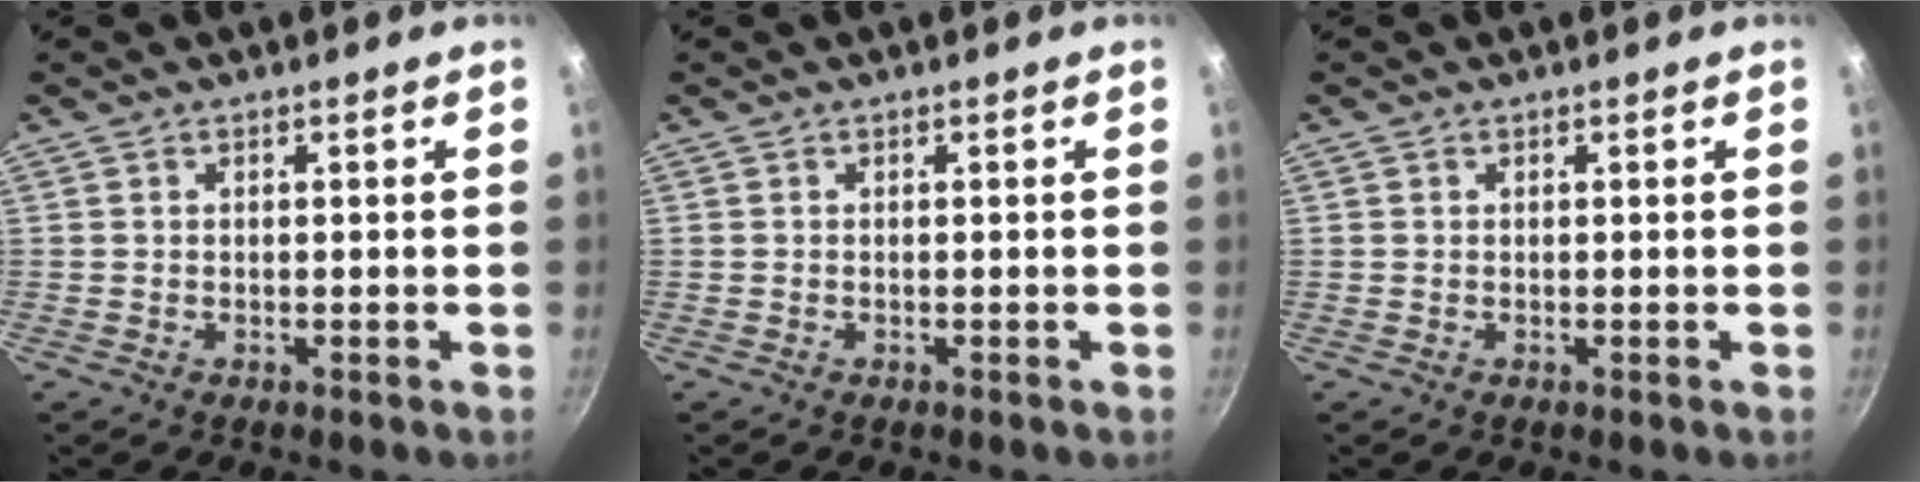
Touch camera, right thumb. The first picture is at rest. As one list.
[{"total": 0.0}, {"total": 0.0}]